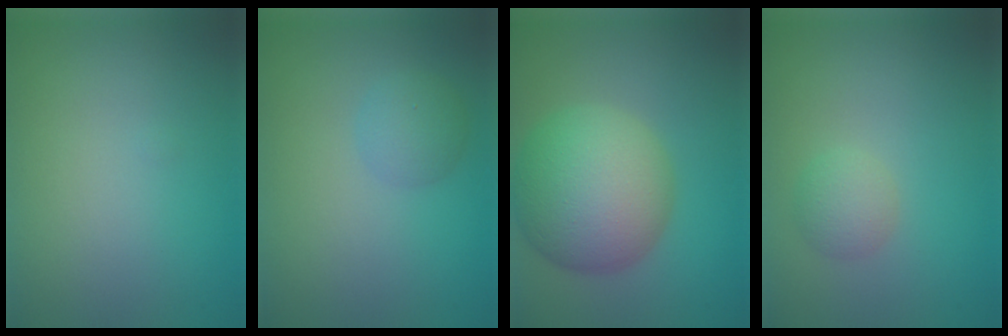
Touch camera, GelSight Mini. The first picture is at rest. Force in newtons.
{"total": 2.0, "press": 2.0, "slide": 0.1}
{"total": 9.4, "press": 9.3, "slide": 0.2}
{"total": 1.9, "press": 1.9, "slide": 0.1}